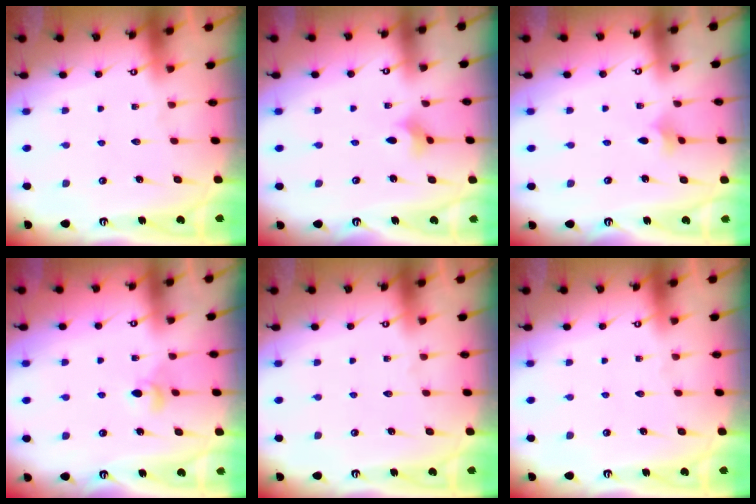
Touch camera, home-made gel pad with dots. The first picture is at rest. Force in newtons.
{"total": 2.7, "press": 2.6, "slide": 0.7}
{"total": 1.8, "press": 1.7, "slide": 0.5}
{"total": 4.0, "press": 3.9, "slide": 0.6}
{"total": 0.0}
{"total": 0.0}